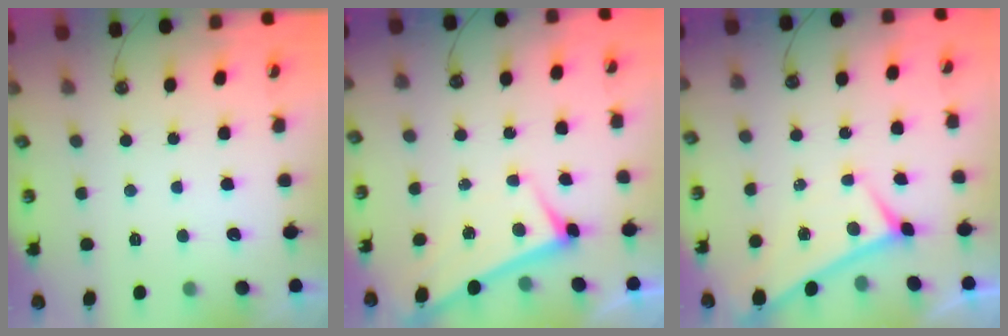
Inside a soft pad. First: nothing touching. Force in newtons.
{"total": 2.9, "press": 2.9, "slide": 0.1}
{"total": 0.0}